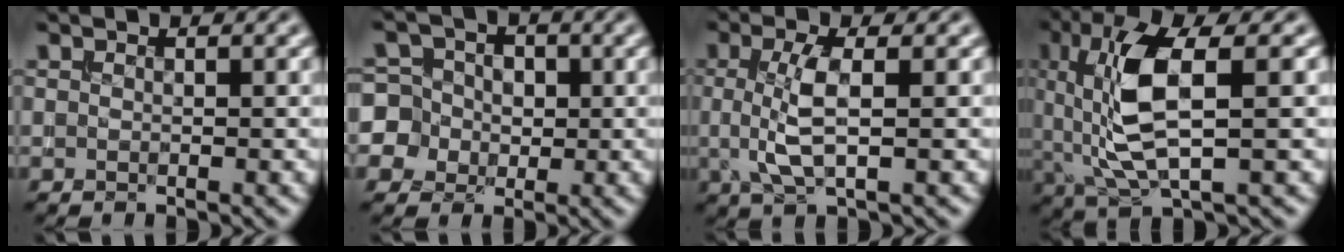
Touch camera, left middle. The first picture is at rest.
{"total": 7.8, "force": [0.4, 7.5, 2.2], "torque": [-0.060, 0.043, -0.010]}
{"total": 3.8, "force": [-0.1, 1.0, 3.7], "torque": [-0.082, 0.003, -0.001]}
{"total": 8.1, "force": [1.1, 2.5, 7.6], "torque": [-0.161, -0.001, 0.023]}